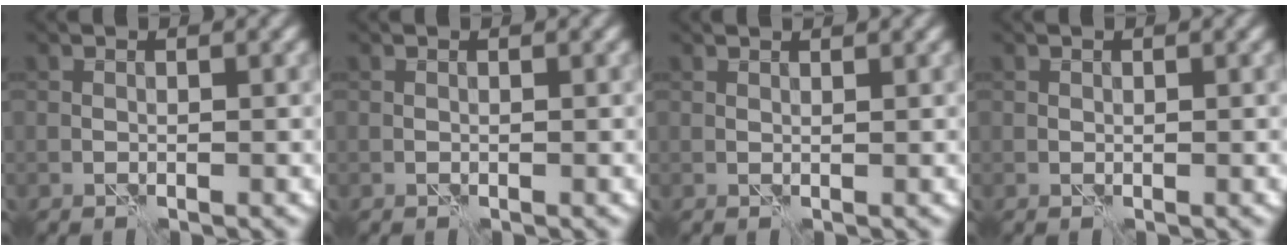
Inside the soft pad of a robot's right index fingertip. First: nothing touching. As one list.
[{"total": 0.0}, {"total": 0.9, "force": [0.9, 0.0, 0.3], "torque": [-0.010, -0.005, 0.008]}, {"total": 0.0}]